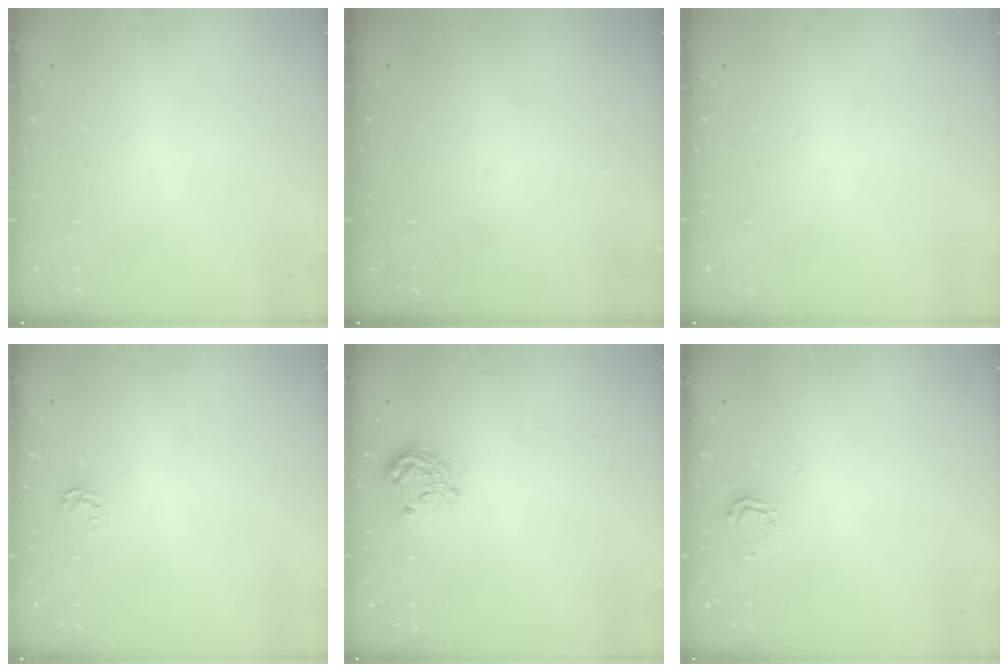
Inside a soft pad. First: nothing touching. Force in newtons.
{"total": 0.0}
{"total": 0.0}
{"total": 2.6, "press": 2.6, "slide": 0.4}
{"total": 8.7, "press": 8.7, "slide": 0.5}
{"total": 4.9, "press": 4.9, "slide": 0.3}